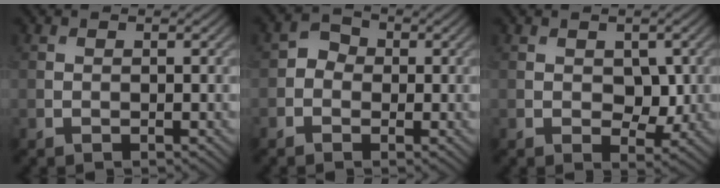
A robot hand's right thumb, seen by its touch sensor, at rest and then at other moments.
{"total": 2.4, "force": [-0.6, 2.1, 1.0], "torque": [-0.016, 0.005, -0.018]}
{"total": 3.7, "force": [0.1, 2.5, 2.7], "torque": [-0.043, -0.010, 0.002]}